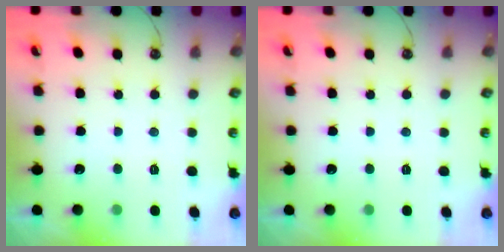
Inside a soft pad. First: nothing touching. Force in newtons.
{"total": 0.0}